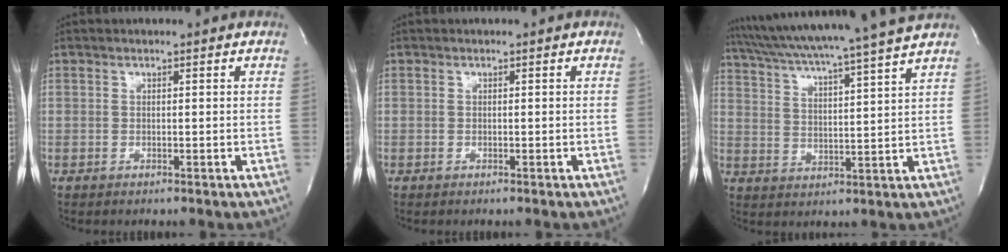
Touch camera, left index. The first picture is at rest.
{"total": 0.0}
{"total": 18.9, "force": [16.8, -2.3, 8.4], "torque": [-0.151, -0.018, 0.244]}